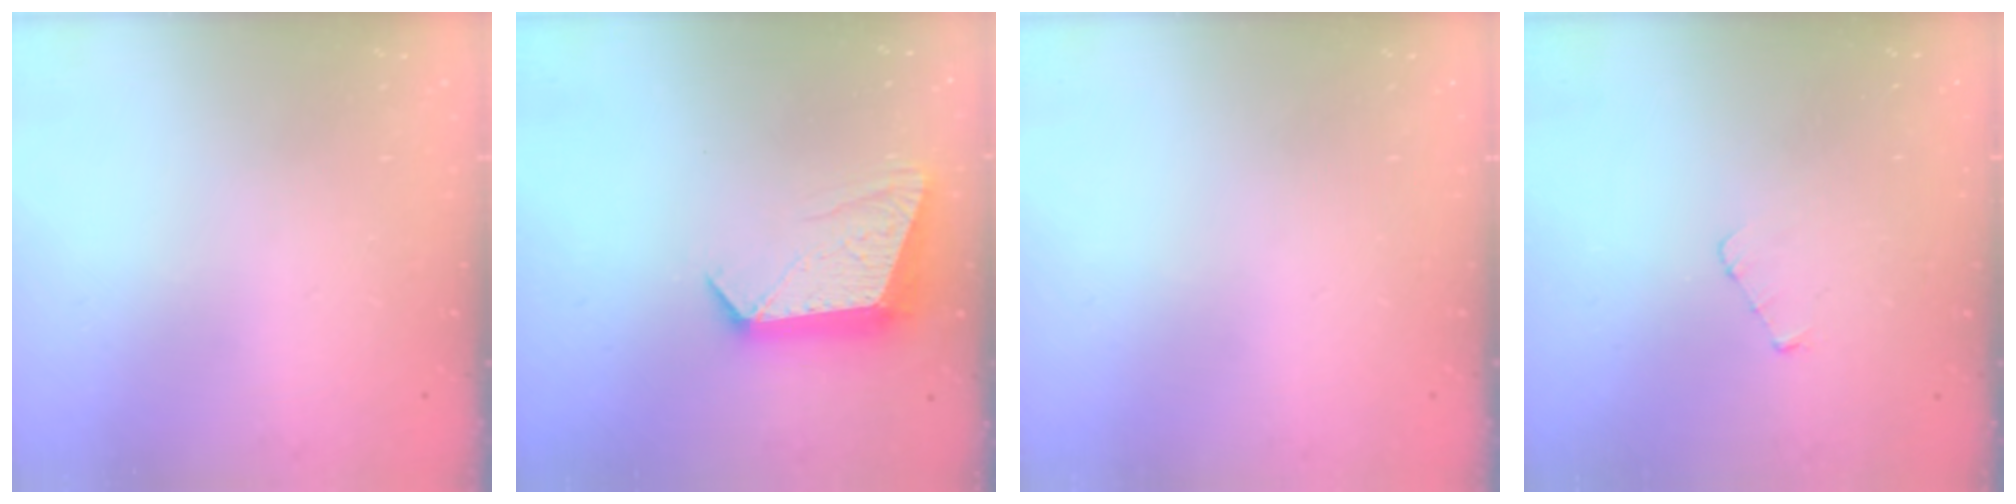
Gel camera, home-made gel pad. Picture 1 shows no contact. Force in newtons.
{"total": 12.1, "press": 12.1, "slide": 1.0}
{"total": 0.0}
{"total": 3.0, "press": 3.0, "slide": 0.3}